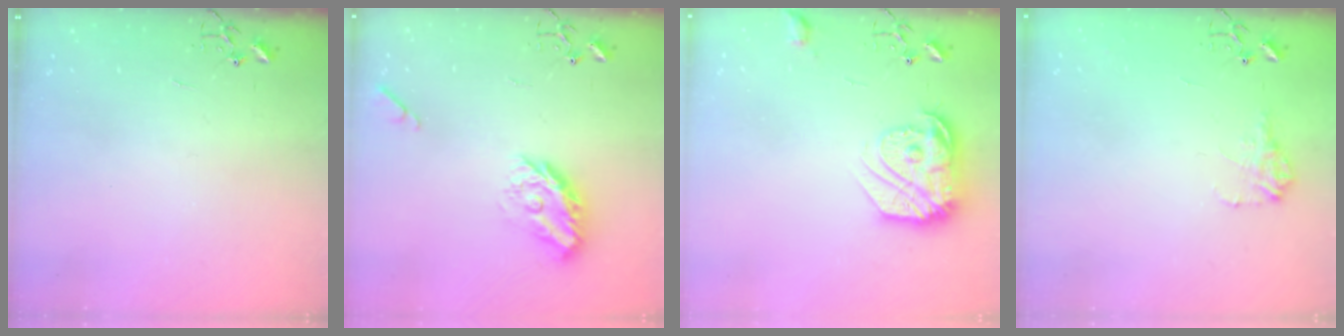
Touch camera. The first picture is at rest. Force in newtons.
{"total": 12.2, "press": 12.2, "slide": 0.7}
{"total": 17.9, "press": 17.9, "slide": 1.2}
{"total": 9.3, "press": 9.3, "slide": 0.3}